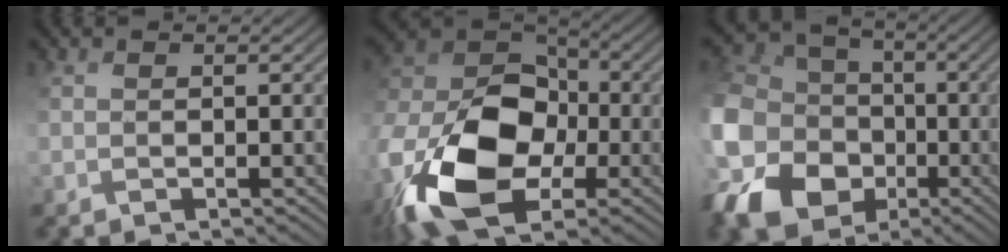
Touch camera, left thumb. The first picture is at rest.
{"total": 18.3, "force": [-6.6, 11.7, 12.5], "torque": [-0.289, -0.050, -0.117]}
{"total": 18.0, "force": [-4.8, 14.7, 9.1], "torque": [-0.282, -0.036, -0.096]}